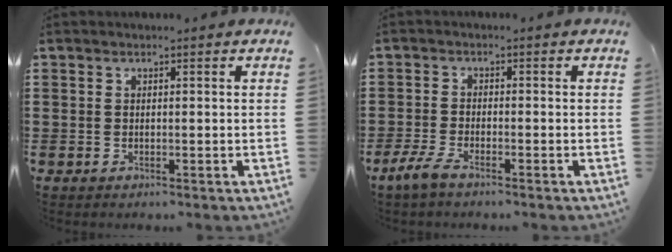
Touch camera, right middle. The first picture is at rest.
{"total": 3.3, "force": [-2.3, 0.7, 2.3], "torque": [-0.066, -0.007, -0.052]}